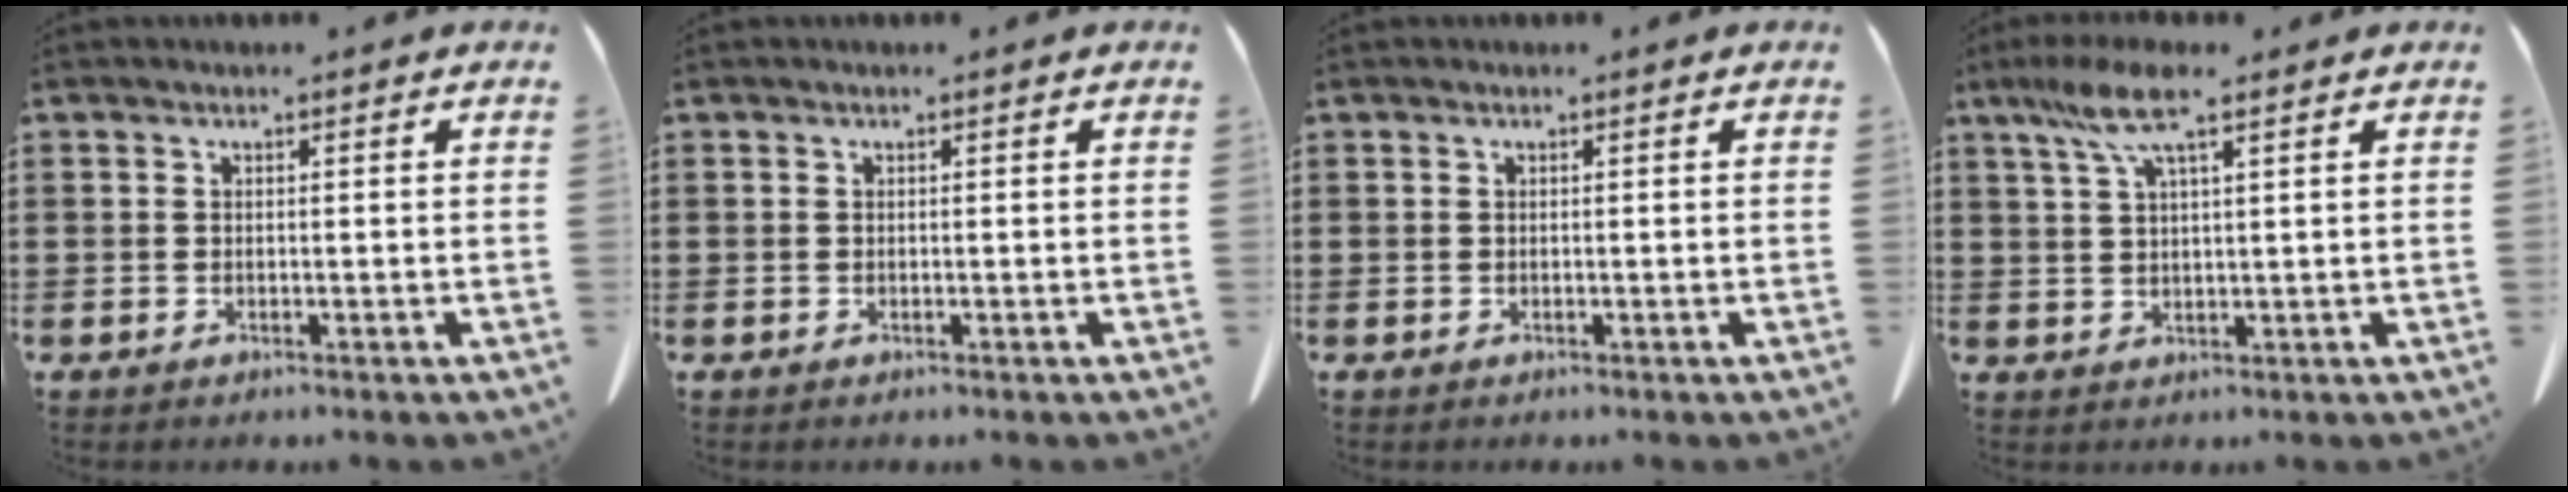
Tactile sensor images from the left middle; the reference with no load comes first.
{"total": 0.0}
{"total": 0.0}
{"total": 7.0, "force": [4.1, 1.1, 5.6], "torque": [-0.117, 0.002, 0.072]}